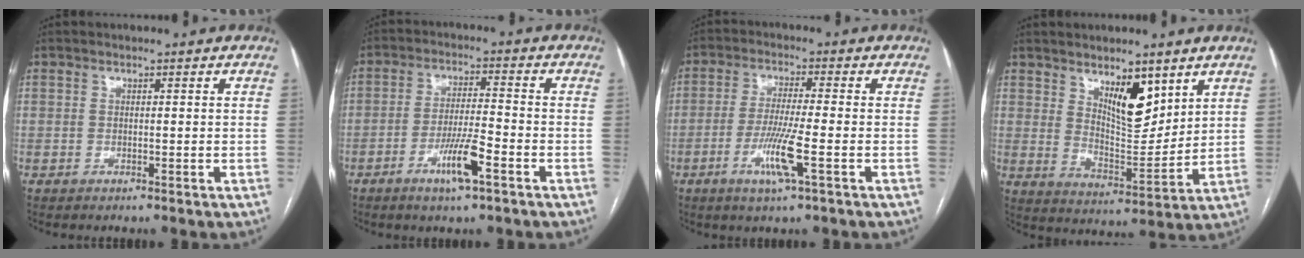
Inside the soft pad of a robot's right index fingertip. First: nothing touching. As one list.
[{"total": 7.1, "force": [-3.8, 0.5, 6.0], "torque": [-0.115, -0.004, -0.068]}, {"total": 7.3, "force": [-2.8, -0.2, 6.7], "torque": [-0.133, -0.012, -0.054]}, {"total": 8.8, "force": [5.1, 3.2, 6.5], "torque": [-0.112, -0.009, 0.094]}]